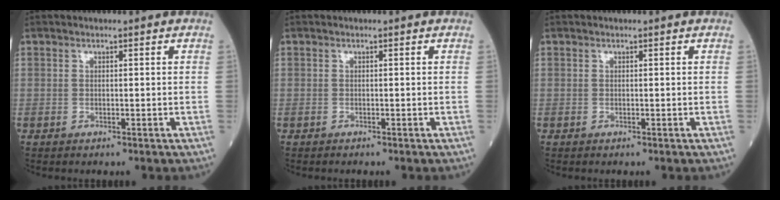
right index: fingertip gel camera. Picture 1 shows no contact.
{"total": 0.0}
{"total": 0.0}